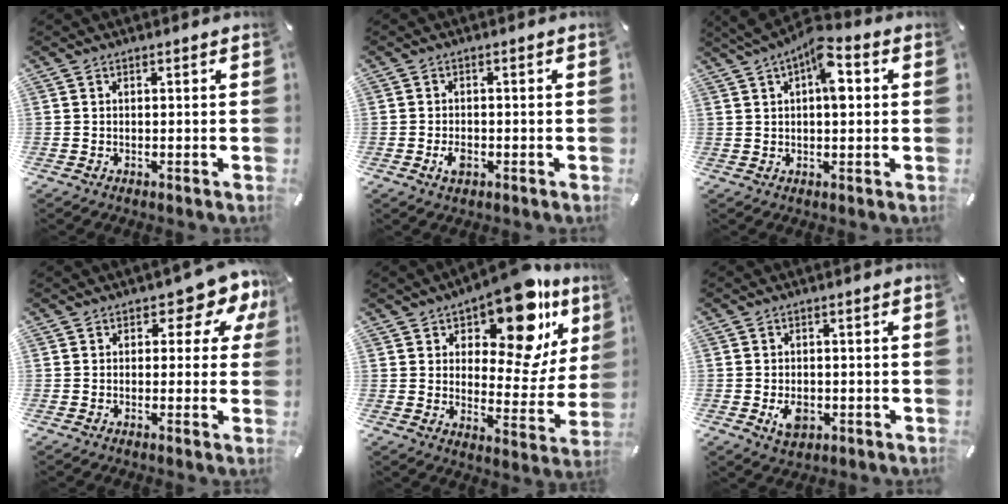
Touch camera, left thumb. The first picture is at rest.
{"total": 2.9, "force": [-1.1, 1.8, 2.0], "torque": [-0.042, 0.002, -0.021]}
{"total": 9.5, "force": [2.9, 4.5, 7.9], "torque": [-0.103, -0.009, 0.043]}
{"total": 7.0, "force": [2.9, 3.9, 5.0], "torque": [-0.056, -0.016, 0.042]}
{"total": 18.5, "force": [12.2, 8.0, 11.3], "torque": [-0.152, -0.087, 0.200]}
{"total": 4.9, "force": [-1.2, 3.6, 3.0], "torque": [-0.048, -0.004, -0.023]}